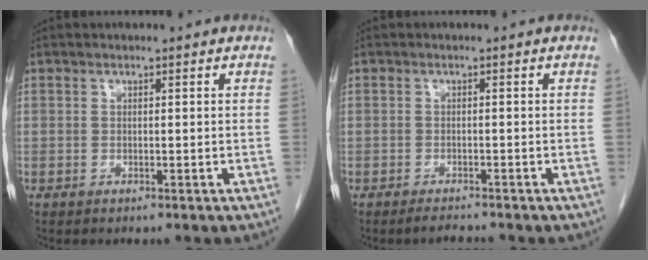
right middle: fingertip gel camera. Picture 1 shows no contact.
{"total": 1.6, "force": [-1.5, -0.1, 0.5], "torque": [-0.017, -0.008, -0.022]}